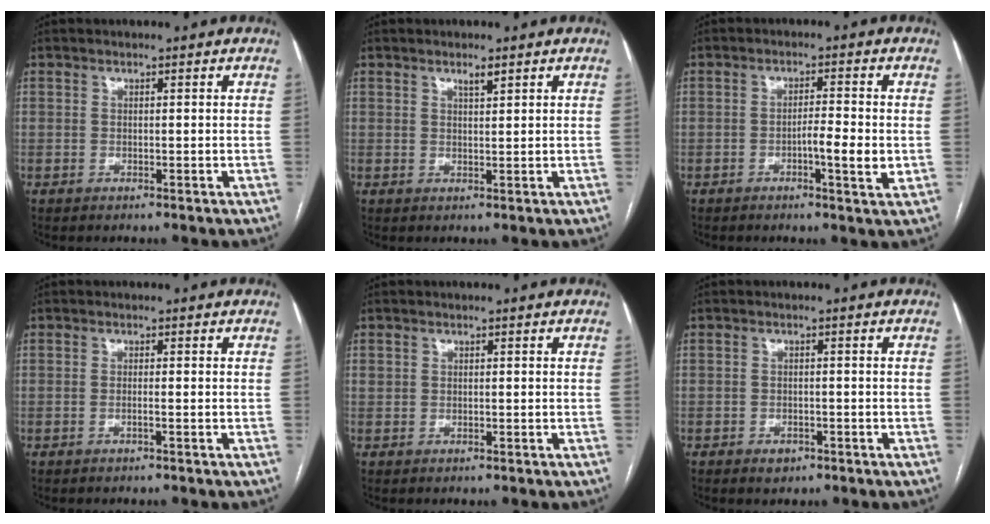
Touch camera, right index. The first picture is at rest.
{"total": 1.5, "force": [1.1, 0.2, 1.0], "torque": [-0.021, -0.001, 0.021]}
{"total": 4.6, "force": [-1.0, 0.4, 4.5], "torque": [-0.070, -0.003, -0.017]}
{"total": 0.8, "force": [-0.4, -0.1, 0.7], "torque": [-0.014, 0.001, -0.007]}
{"total": 0.8, "force": [0.1, 0.7, 0.5], "torque": [-0.015, 0.007, 0.005]}
{"total": 1.9, "force": [-1.1, 1.3, 0.8], "torque": [-0.008, 0.003, -0.007]}